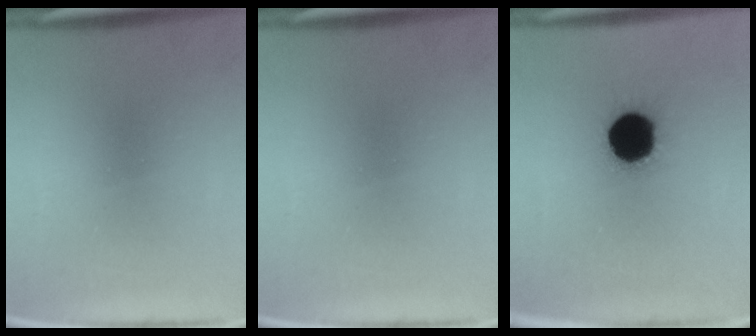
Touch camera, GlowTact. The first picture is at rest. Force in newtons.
{"total": 0.0}
{"total": 18.6}